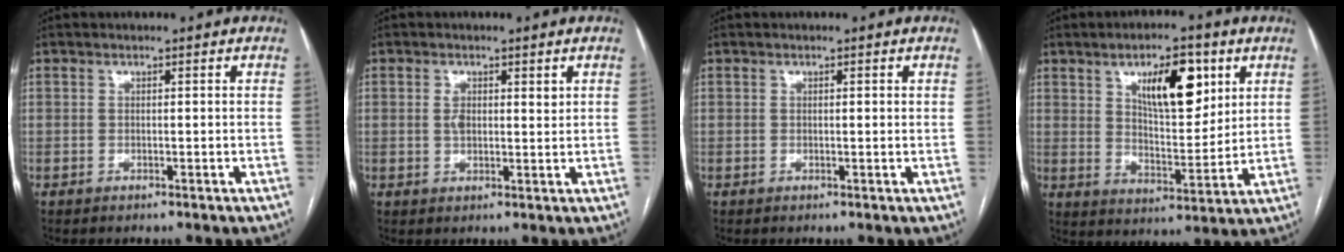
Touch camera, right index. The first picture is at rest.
{"total": 2.9, "force": [1.1, 1.5, 2.2], "torque": [-0.038, 0.006, 0.019]}
{"total": 0.6, "force": [0.3, 0.1, 0.5], "torque": [-0.010, 0.000, 0.003]}
{"total": 11.8, "force": [5.4, 4.3, 9.6], "torque": [-0.156, 0.005, 0.094]}